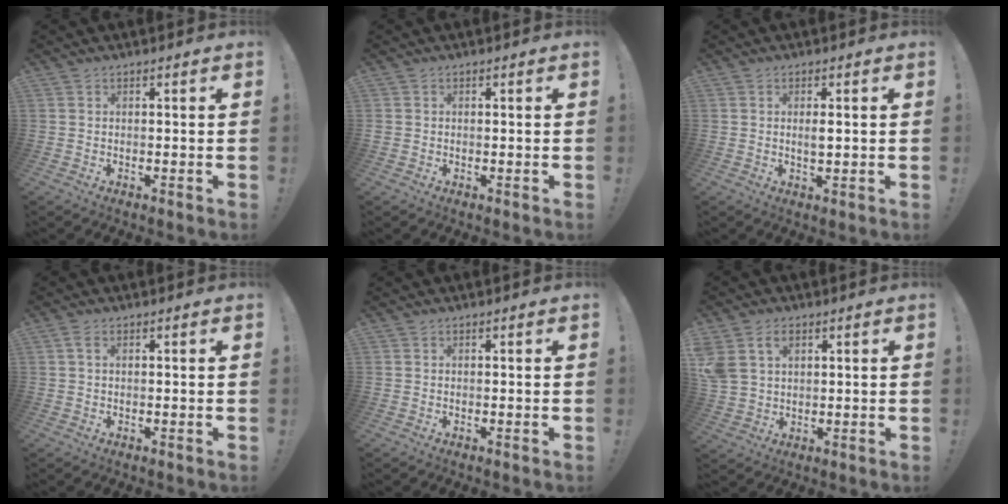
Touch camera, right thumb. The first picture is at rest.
{"total": 0.7, "force": [-0.3, 0.7, 0.2], "torque": [-0.006, 0.004, -0.004]}
{"total": 2.4, "force": [0.2, 0.7, 2.3], "torque": [-0.032, -0.007, 0.000]}
{"total": 1.5, "force": [0.4, 0.7, 1.3], "torque": [-0.026, 0.004, 0.007]}
{"total": 0.0}
{"total": 6.9, "force": [3.1, 5.1, 3.5], "torque": [-0.078, -0.006, 0.060]}